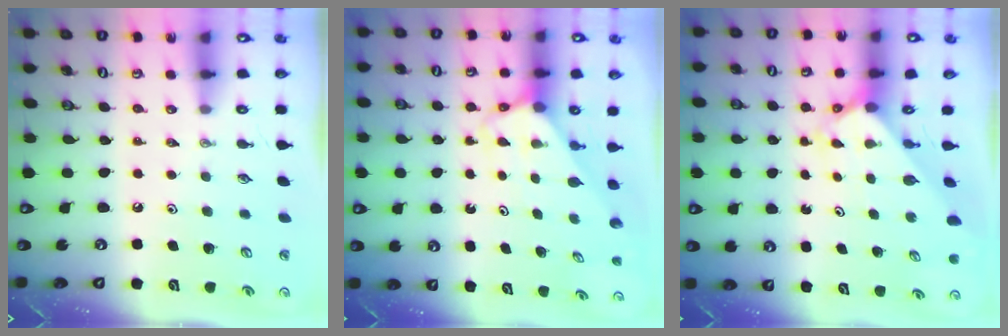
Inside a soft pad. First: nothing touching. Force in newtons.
{"total": 2.8, "press": 2.8, "slide": 0.2}
{"total": 2.4, "press": 2.4, "slide": 0.2}